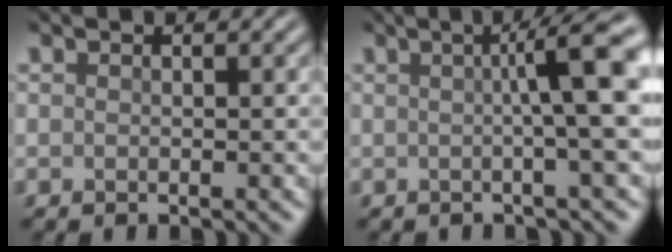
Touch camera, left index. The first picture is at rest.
{"total": 7.5, "force": [1.1, 1.0, 7.3], "torque": [-0.091, 0.011, 0.011]}